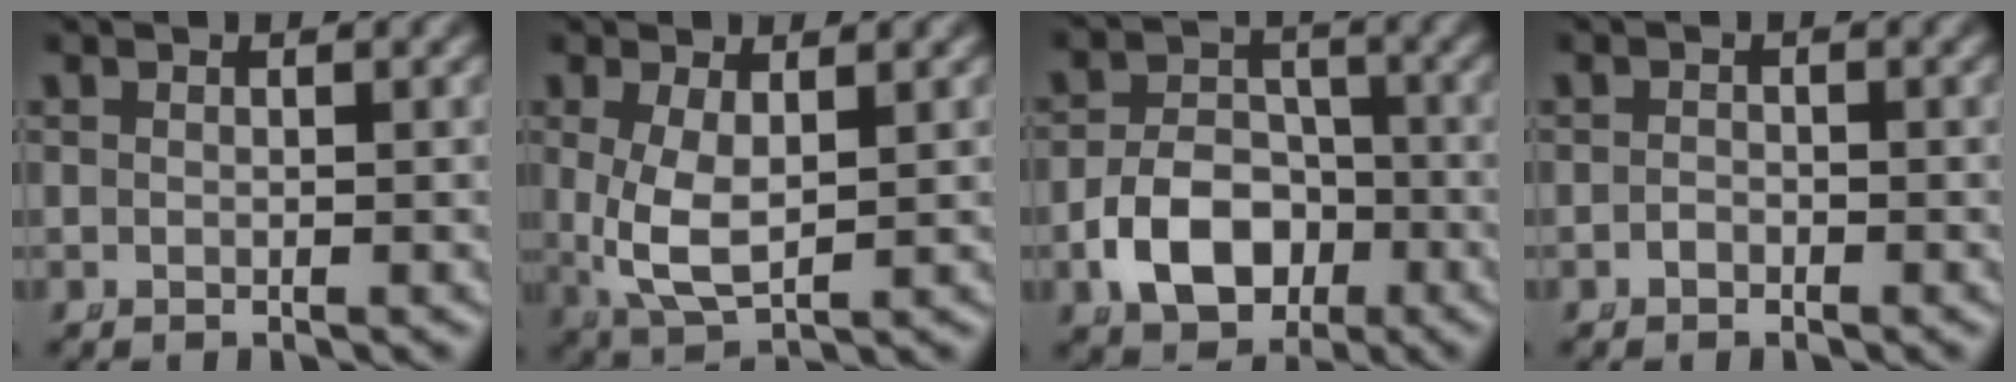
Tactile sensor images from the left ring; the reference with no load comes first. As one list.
[{"total": 5.2, "force": [0.1, 2.9, 4.3], "torque": [-0.105, -0.025, 0.025]}, {"total": 6.3, "force": [-2.9, 4.5, 3.3], "torque": [-0.040, -0.016, -0.046]}, {"total": 0.8, "force": [-0.7, 0.3, 0.0], "torque": [-0.006, -0.009, -0.009]}]